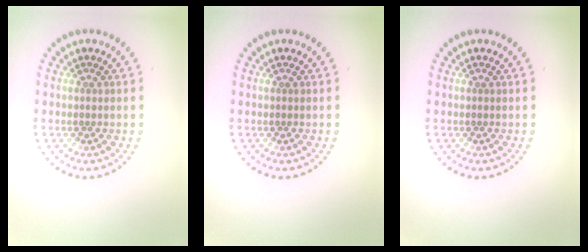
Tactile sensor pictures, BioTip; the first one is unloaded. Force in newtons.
{"total": 0.0}
{"total": 0.0}